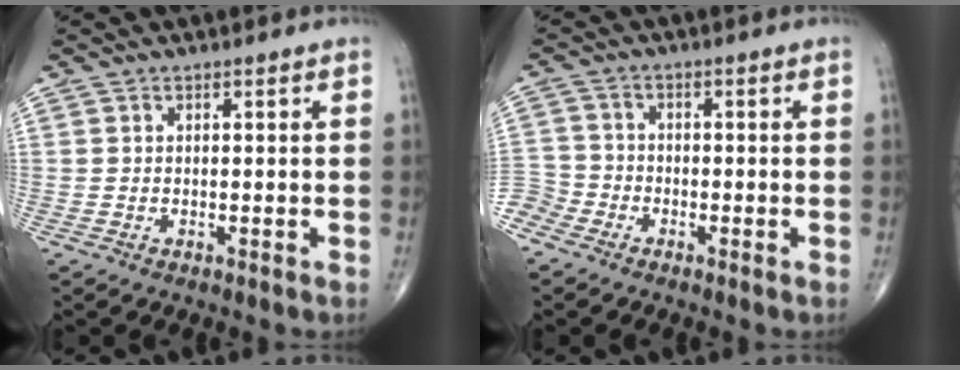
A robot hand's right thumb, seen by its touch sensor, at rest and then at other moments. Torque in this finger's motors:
{"motor_torque": [2.67, 2.33, -0.17, -0.18, 0.03]}